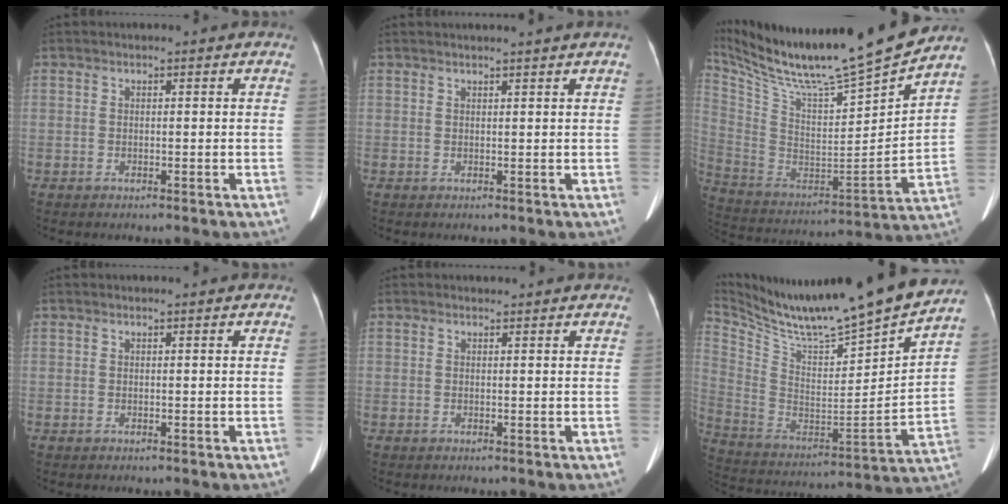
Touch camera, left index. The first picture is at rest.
{"total": 2.3, "force": [2.0, -0.7, 0.8], "torque": [-0.014, 0.004, 0.026]}
{"total": 24.2, "force": [21.5, 0.0, 11.2], "torque": [-0.224, -0.061, 0.351]}
{"total": 0.0}
{"total": 0.9, "force": [0.8, 0.3, 0.0], "torque": [-0.008, 0.011, 0.011]}
{"total": 26.9, "force": [23.9, 0.4, 12.3], "torque": [-0.238, -0.068, 0.373]}